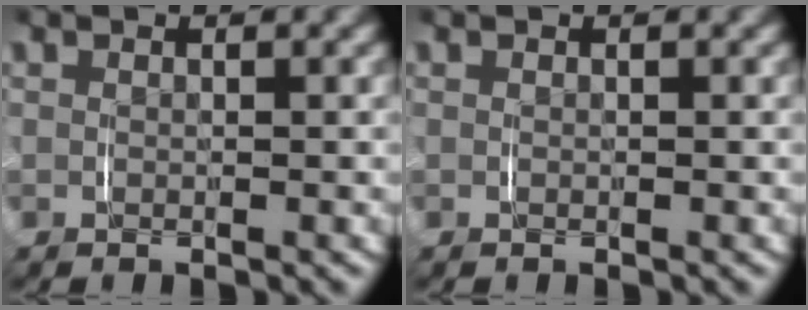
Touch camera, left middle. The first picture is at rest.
{"total": 0.0}